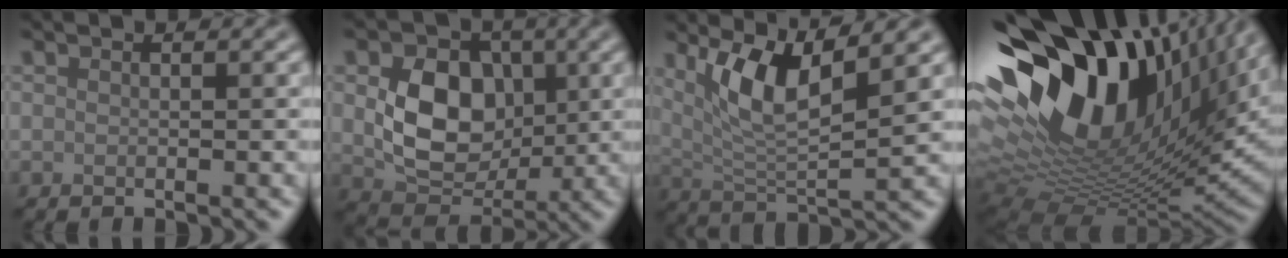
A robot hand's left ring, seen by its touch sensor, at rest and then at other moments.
{"total": 7.7, "force": [-0.1, 5.7, 5.1], "torque": [-0.090, -0.009, -0.006]}
{"total": 5.7, "force": [1.9, 1.8, 5.1], "torque": [-0.107, -0.015, 0.036]}
{"total": 19.3, "force": [5.6, 9.5, 15.8], "torque": [-0.280, 0.002, 0.106]}